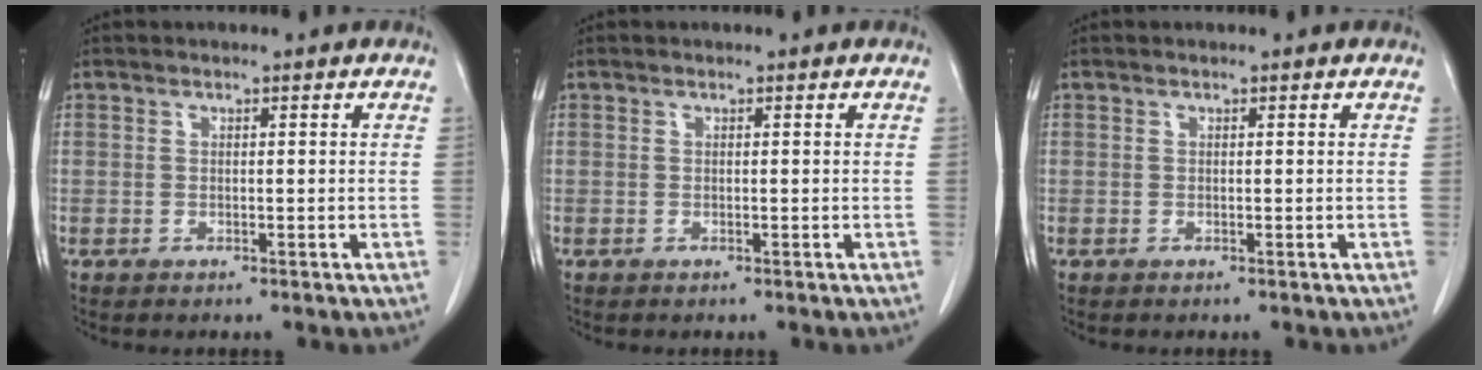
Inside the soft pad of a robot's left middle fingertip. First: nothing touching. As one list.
[{"total": 0.0}, {"total": 0.0}]